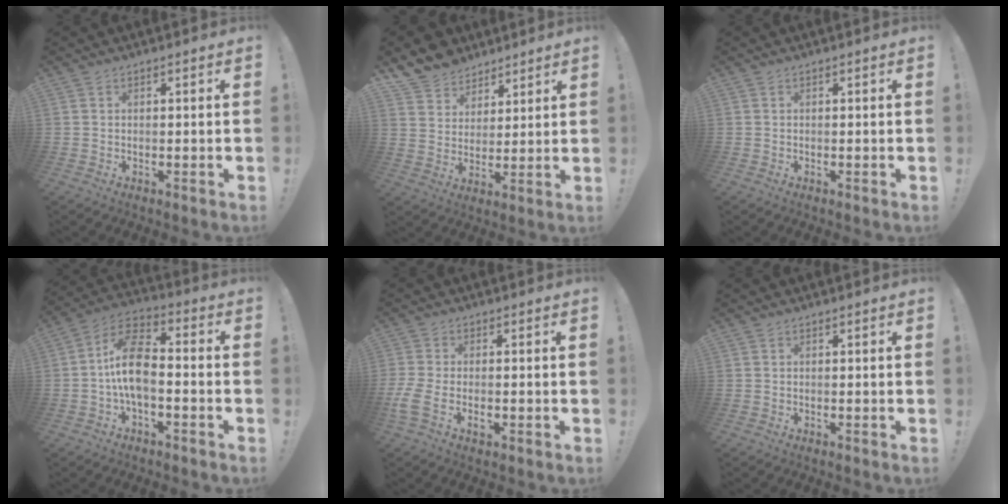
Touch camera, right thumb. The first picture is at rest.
{"total": 8.7, "force": [6.8, 5.5, 0.5], "torque": [-0.018, -0.057, 0.136]}
{"total": 0.0}
{"total": 12.7, "force": [-2.0, 7.0, 10.4], "torque": [-0.204, 0.020, -0.034]}
{"total": 5.1, "force": [-1.8, 2.3, 4.2], "torque": [-0.096, -0.005, -0.032]}
{"total": 0.0}